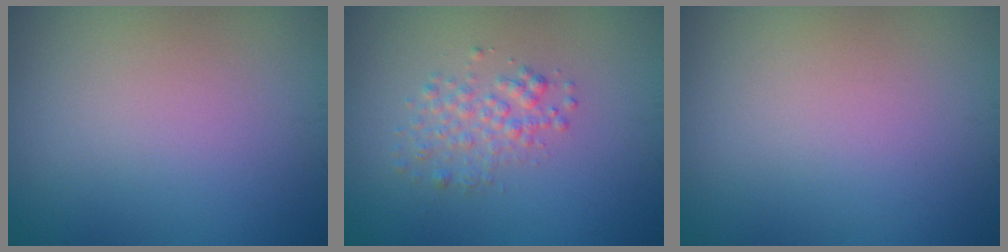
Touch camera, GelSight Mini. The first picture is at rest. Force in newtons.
{"total": 2.1, "press": 2.1, "slide": 0.1}
{"total": 0.0}